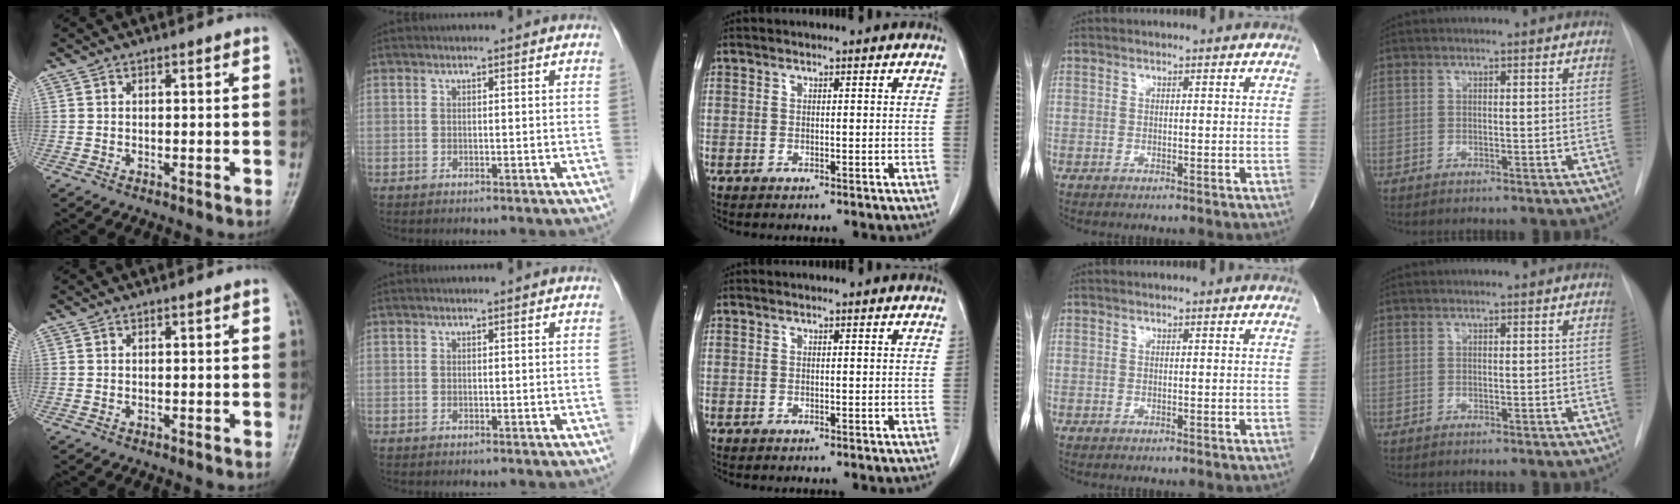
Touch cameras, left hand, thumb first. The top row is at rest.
{}